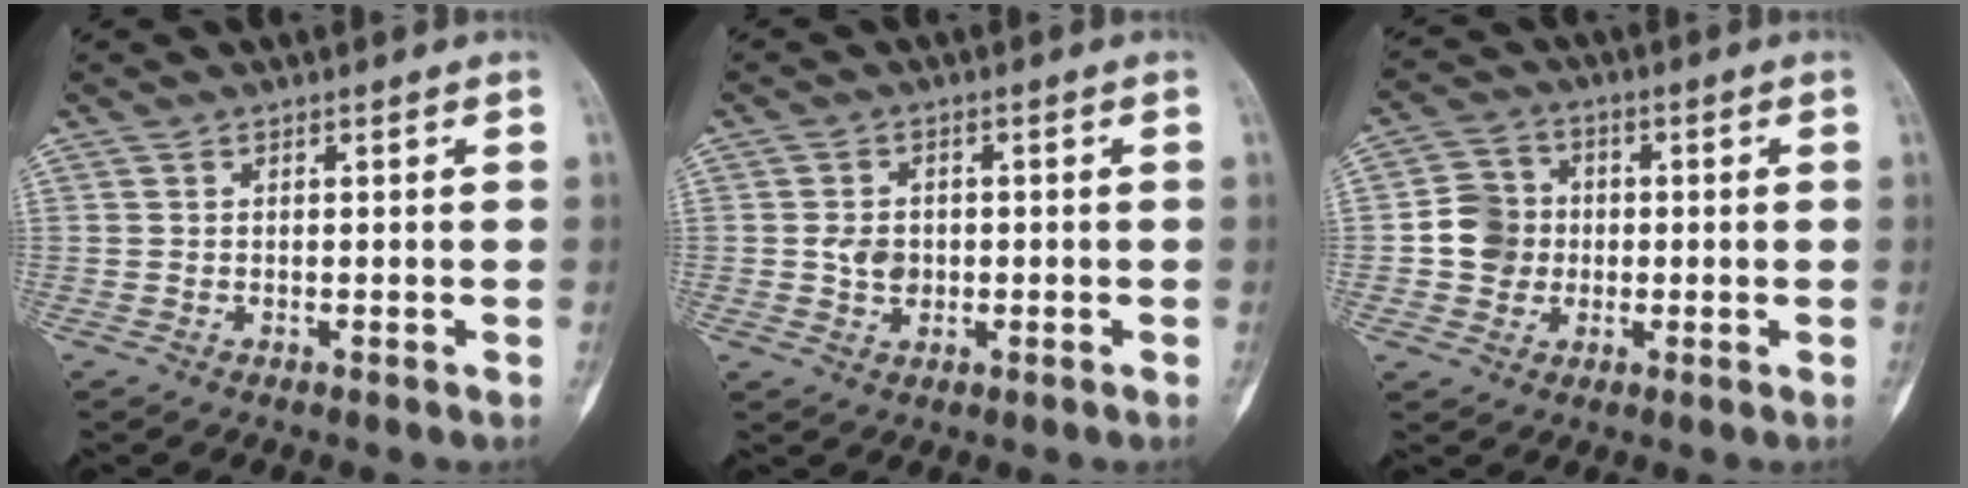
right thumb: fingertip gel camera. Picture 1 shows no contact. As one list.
[{"total": 3.8, "force": [-0.3, 3.0, 2.3], "torque": [-0.029, 0.003, -0.006]}, {"total": 7.8, "force": [-0.5, 7.2, 2.9], "torque": [-0.021, 0.011, -0.016]}]